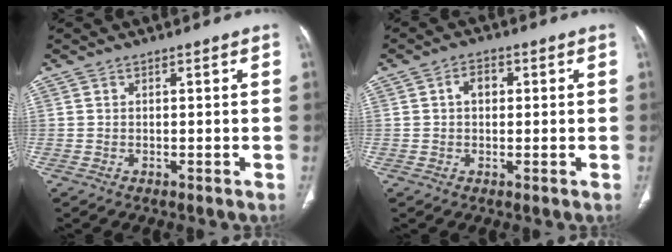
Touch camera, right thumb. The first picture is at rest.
{"total": 3.0, "force": [0.4, 2.1, 2.1], "torque": [-0.028, 0.011, 0.003]}